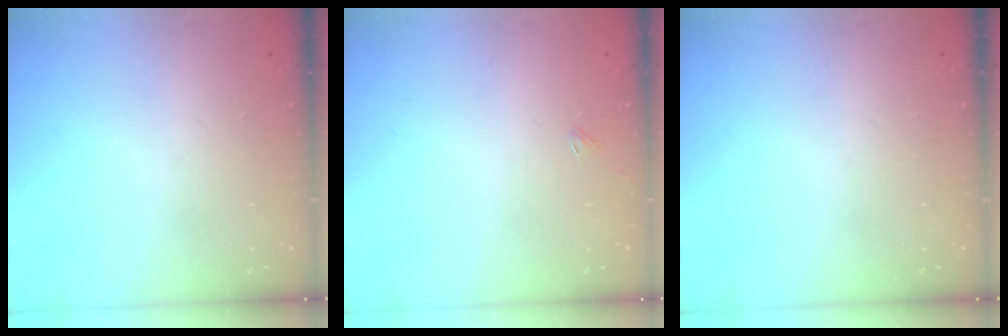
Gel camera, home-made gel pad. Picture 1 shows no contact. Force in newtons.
{"total": 1.8, "press": 1.7, "slide": 0.3}
{"total": 0.0}